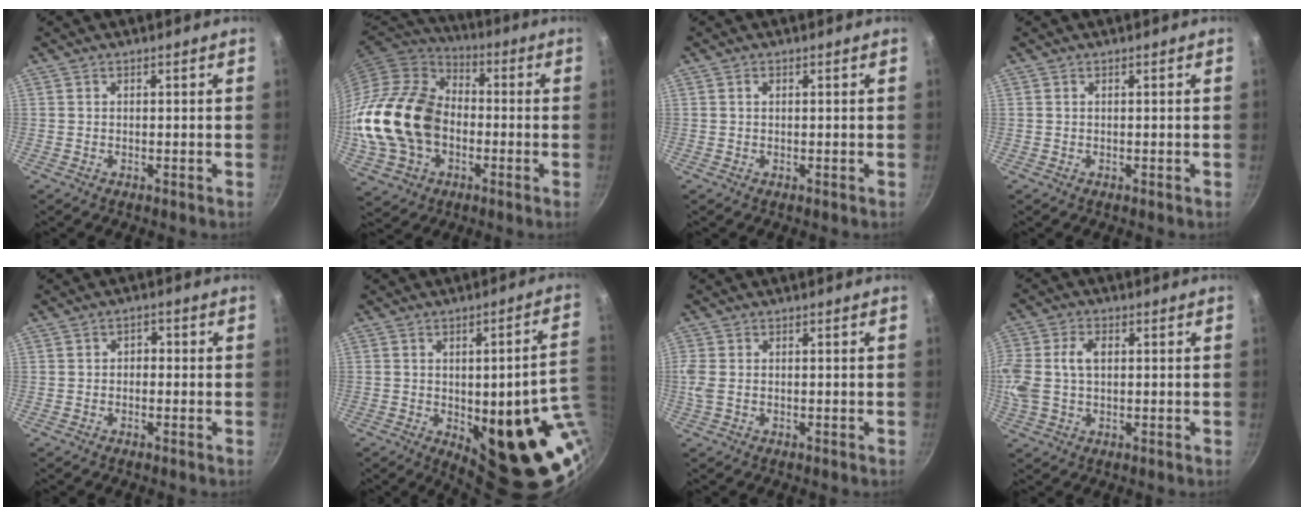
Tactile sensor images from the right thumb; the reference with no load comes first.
{"total": 21.7, "force": [-2.6, 15.9, 14.6], "torque": [-0.259, 0.036, -0.046]}
{"total": 0.6, "force": [0.2, 0.5, 0.4], "torque": [-0.008, 0.003, 0.003]}
{"total": 0.0}
{"total": 1.8, "force": [-0.5, 1.5, 1.0], "torque": [-0.009, 0.007, -0.012]}
{"total": 20.8, "force": [-3.4, 8.0, 18.9], "torque": [-0.177, -0.003, -0.032]}
{"total": 2.5, "force": [-0.1, 1.4, 2.0], "torque": [-0.048, 0.000, -0.004]}
{"total": 11.2, "force": [1.2, 7.5, 8.2], "torque": [-0.175, 0.018, 0.018]}